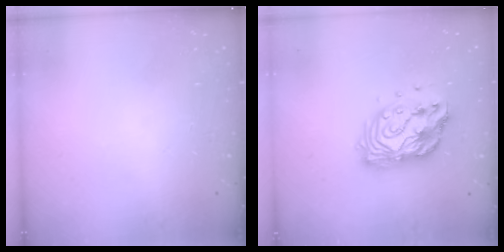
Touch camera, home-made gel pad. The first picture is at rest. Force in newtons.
{"total": 13.4, "press": 13.4, "slide": 1.2}